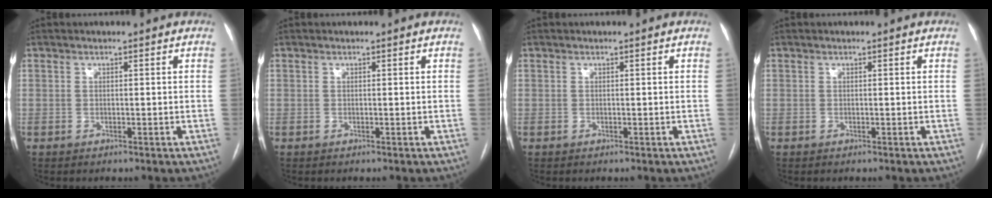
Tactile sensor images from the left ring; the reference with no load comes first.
{"total": 0.0}
{"total": 0.0}
{"total": 0.0}